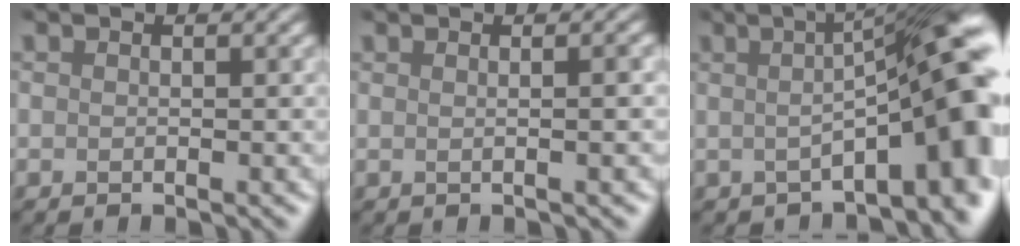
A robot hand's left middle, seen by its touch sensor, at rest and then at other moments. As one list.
[{"total": 3.6, "force": [1.0, 1.8, 2.9], "torque": [0.009, 0.016, -0.017]}, {"total": 10.1, "force": [-0.6, 2.1, 9.8], "torque": [-0.116, 0.011, -0.010]}]